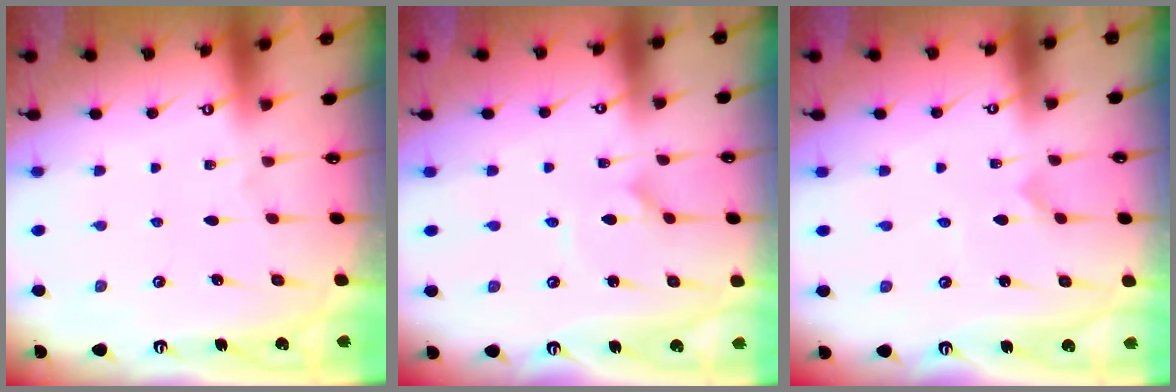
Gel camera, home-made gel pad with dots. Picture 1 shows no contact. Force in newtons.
{"total": 1.6, "press": 1.6, "slide": 0.1}
{"total": 0.0}